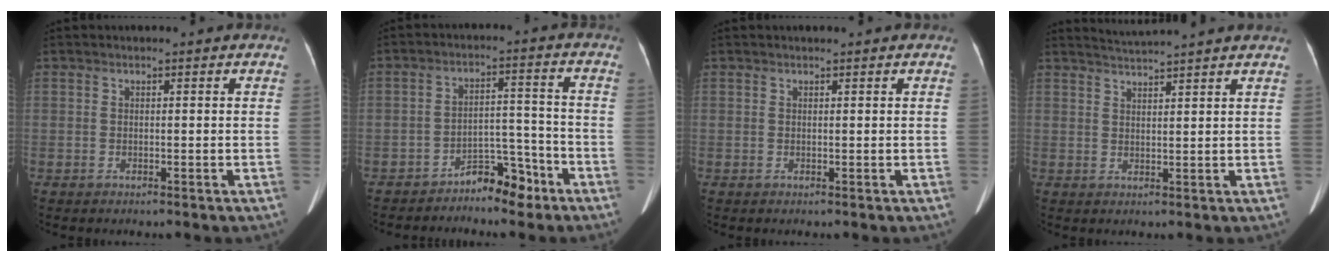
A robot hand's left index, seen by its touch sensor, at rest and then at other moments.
{"total": 5.7, "force": [-4.7, 2.2, 2.3], "torque": [-0.032, 0.022, -0.077]}
{"total": 0.6, "force": [0.5, 0.2, 0.3], "torque": [-0.009, 0.006, 0.005]}
{"total": 5.9, "force": [5.5, -1.2, 1.4], "torque": [-0.026, 0.018, 0.078]}